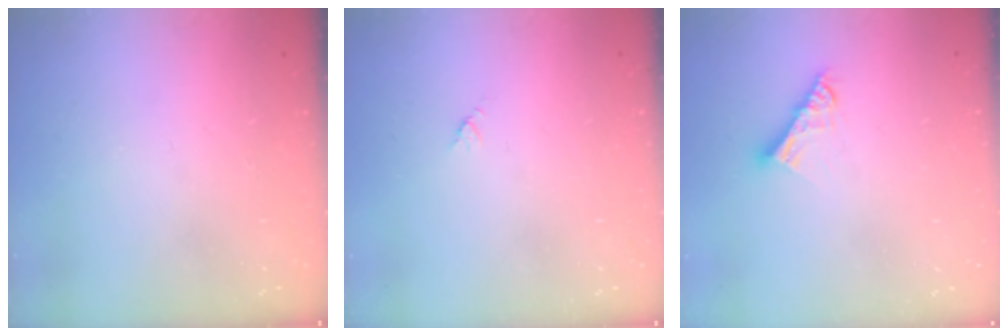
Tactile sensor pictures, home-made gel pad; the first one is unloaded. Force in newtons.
{"total": 2.9, "press": 2.9, "slide": 0.3}
{"total": 5.7, "press": 5.7, "slide": 0.4}